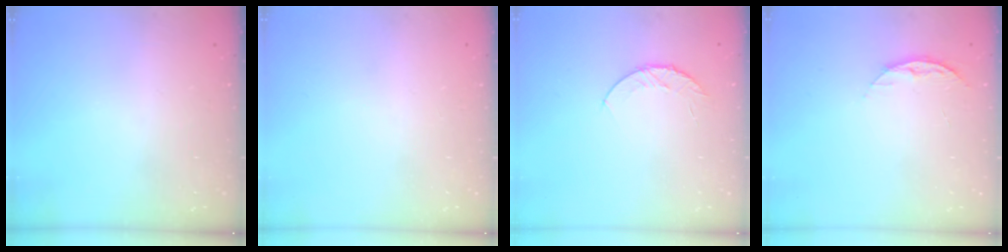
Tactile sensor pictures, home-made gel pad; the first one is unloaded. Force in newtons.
{"total": 0.0}
{"total": 6.0, "press": 6.0, "slide": 0.6}
{"total": 7.2, "press": 7.2, "slide": 0.9}